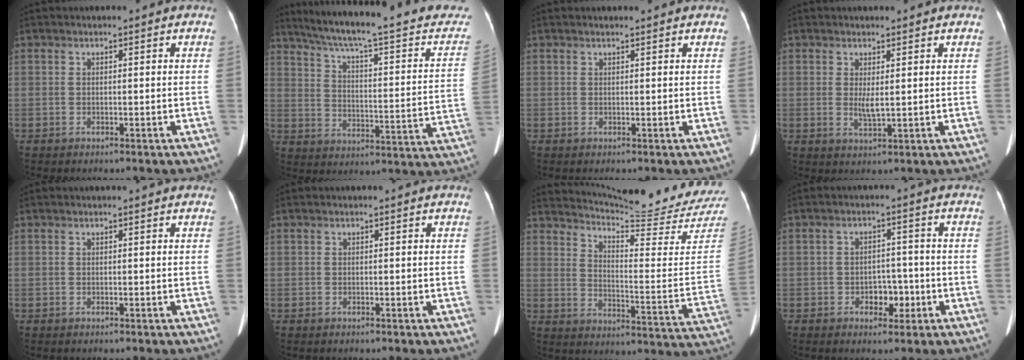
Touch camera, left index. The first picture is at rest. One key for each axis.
{"total": 26.9, "fx": 22.8, "fy": 2.7, "fz": 14.0, "tx": -0.210, "ty": -0.034, "tz": 0.295}
{"total": 1.7, "fx": 1.6, "fy": 0.1, "fz": 0.5, "tx": -0.011, "ty": 0.012, "tz": 0.023}
{"total": 2.5, "fx": 0.7, "fy": 0.4, "fz": 2.4, "tx": -0.049, "ty": -0.003, "tz": 0.020}
{"total": 0.8, "fx": 0.8, "fy": 0.0, "fz": 0.2, "tx": -0.007, "ty": 0.010, "tz": 0.012}
{"total": 0.0}
{"total": 22.0, "fx": 21.4, "fy": -1.3, "fz": 5.2, "tx": -0.095, "ty": -0.134, "tz": 0.270}
{"total": 3.8, "fx": -1.5, "fy": 2.5, "fz": 2.4, "tx": -0.030, "ty": 0.007, "tz": -0.019}